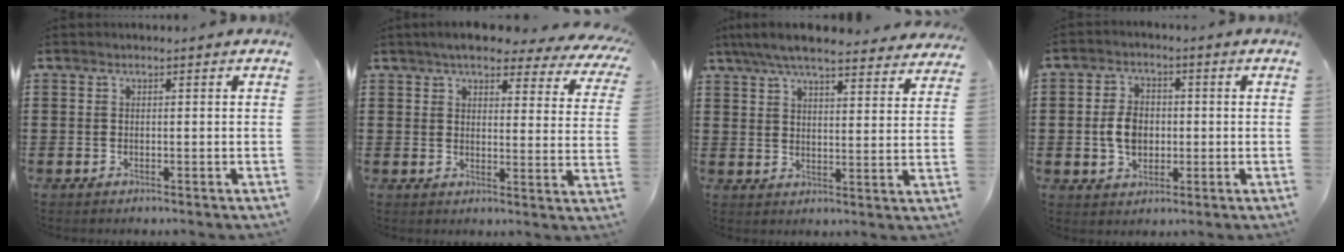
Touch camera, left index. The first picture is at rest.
{"total": 5.6, "force": [5.0, 0.9, 2.4], "torque": [-0.056, -0.022, 0.087]}
{"total": 6.9, "force": [6.2, 0.6, 3.0], "torque": [-0.079, -0.026, 0.110]}
{"total": 5.9, "force": [-0.6, 4.1, 4.2], "torque": [-0.089, 0.004, -0.017]}